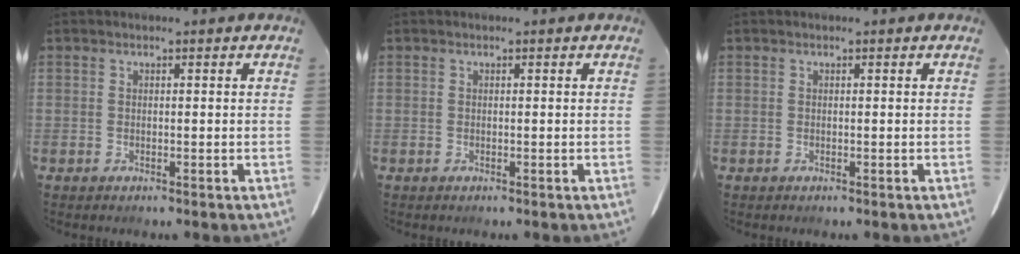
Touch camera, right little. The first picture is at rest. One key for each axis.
{"total": 0.0}
{"total": 0.0}